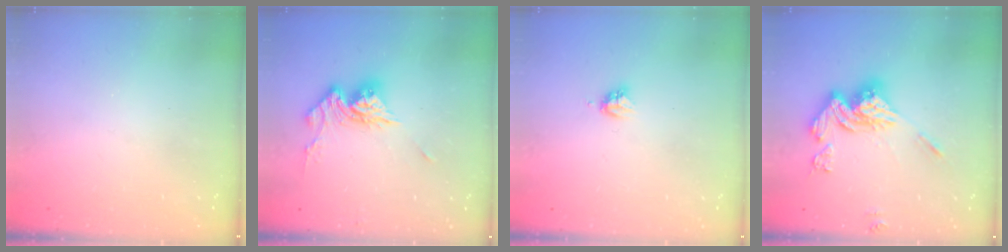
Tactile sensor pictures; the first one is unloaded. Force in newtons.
{"total": 12.0, "press": 11.9, "slide": 1.1}
{"total": 3.7, "press": 3.7, "slide": 0.5}
{"total": 17.1, "press": 17.0, "slide": 1.9}